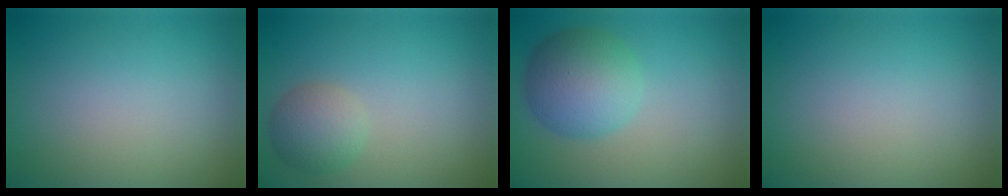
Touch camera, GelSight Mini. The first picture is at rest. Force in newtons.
{"total": 2.7, "press": 2.7, "slide": 0.1}
{"total": 5.3, "press": 5.3, "slide": 0.1}
{"total": 0.0}